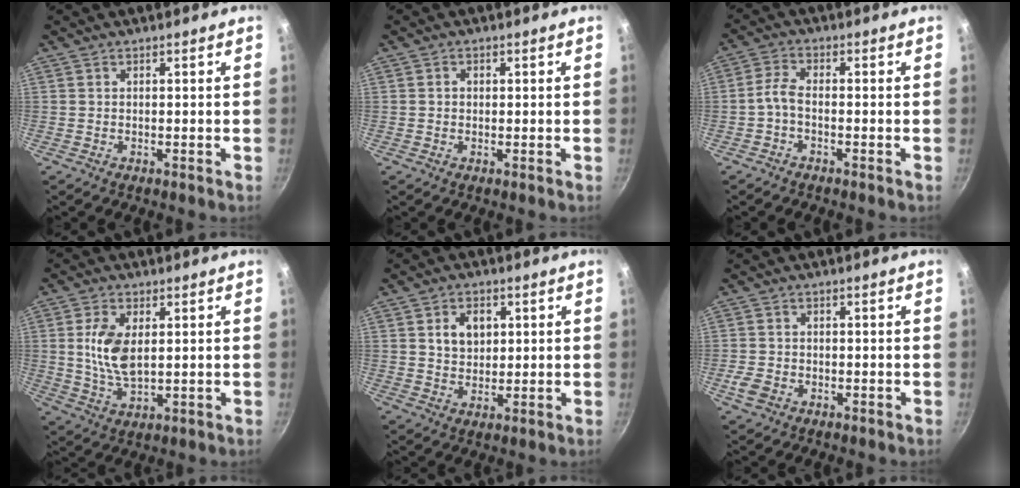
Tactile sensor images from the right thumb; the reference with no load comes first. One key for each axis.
{"total": 1.2, "fx": 0.1, "fy": 1.0, "fz": 0.5, "tx": -0.006, "ty": 0.003, "tz": 0.000}
{"total": 3.2, "fx": -1.5, "fy": 1.3, "fz": 2.5, "tx": -0.063, "ty": 0.017, "tz": -0.039}
{"total": 8.6, "fx": 1.6, "fy": 4.5, "fz": 7.2, "tx": -0.140, "ty": -0.010, "tz": 0.033}
{"total": 5.9, "fx": 1.6, "fy": 4.4, "fz": 3.6, "tx": -0.040, "ty": -0.004, "tz": 0.029}
{"total": 3.6, "fx": -1.5, "fy": 2.7, "fz": 1.9, "tx": -0.037, "ty": 0.008, "tz": -0.028}